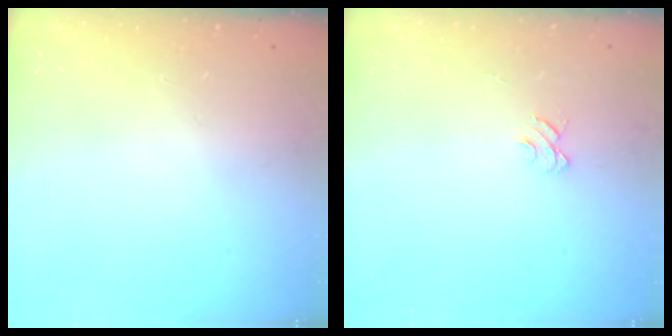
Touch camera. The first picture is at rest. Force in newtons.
{"total": 3.8, "press": 3.8, "slide": 0.3}